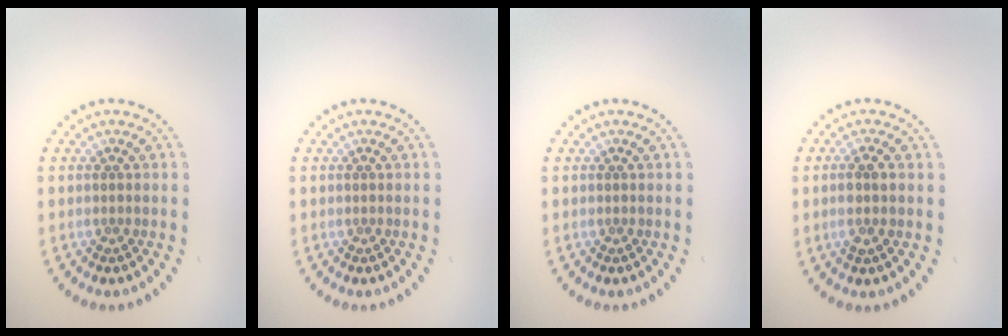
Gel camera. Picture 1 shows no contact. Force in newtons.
{"total": 0.0}
{"total": 0.0}
{"total": 2.0, "press": 1.8, "slide": 0.8}